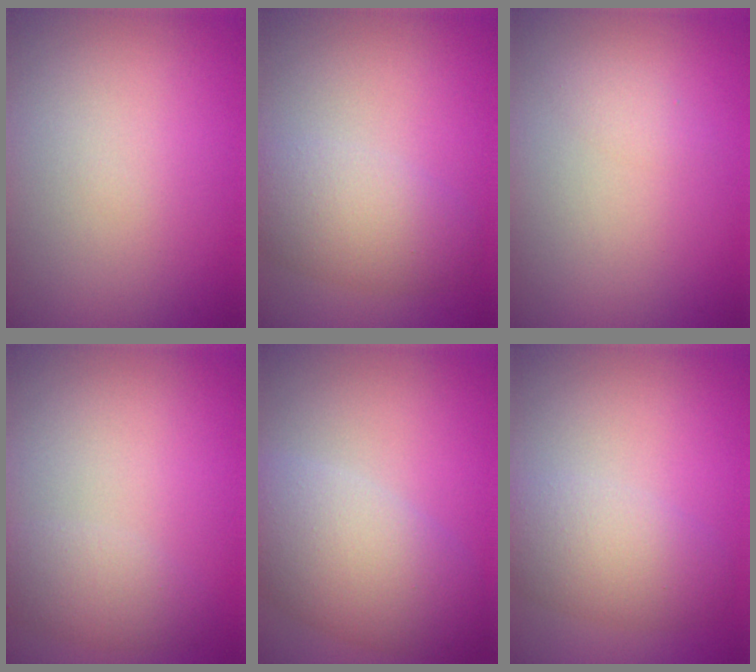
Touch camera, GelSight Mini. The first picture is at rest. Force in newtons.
{"total": 4.3, "press": 4.3, "slide": 0.1}
{"total": 0.9, "press": 0.9, "slide": 0.1}
{"total": 2.4, "press": 2.4, "slide": 0.1}
{"total": 7.0, "press": 7.0, "slide": 0.6}
{"total": 4.3, "press": 4.3, "slide": 0.1}